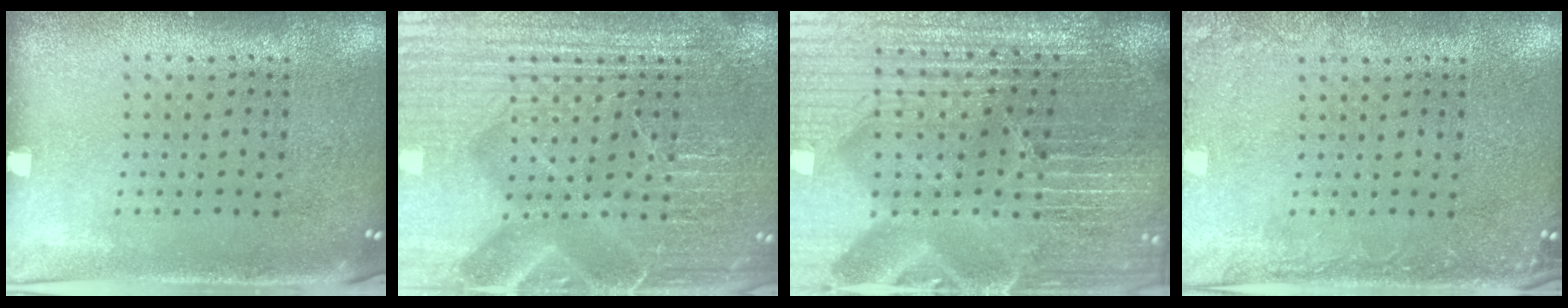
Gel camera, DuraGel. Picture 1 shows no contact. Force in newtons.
{"total": 7.6, "press": 7.5, "slide": 1.0}
{"total": 7.2, "press": 6.3, "slide": 3.5}
{"total": 2.0, "press": 2.0, "slide": 0.2}